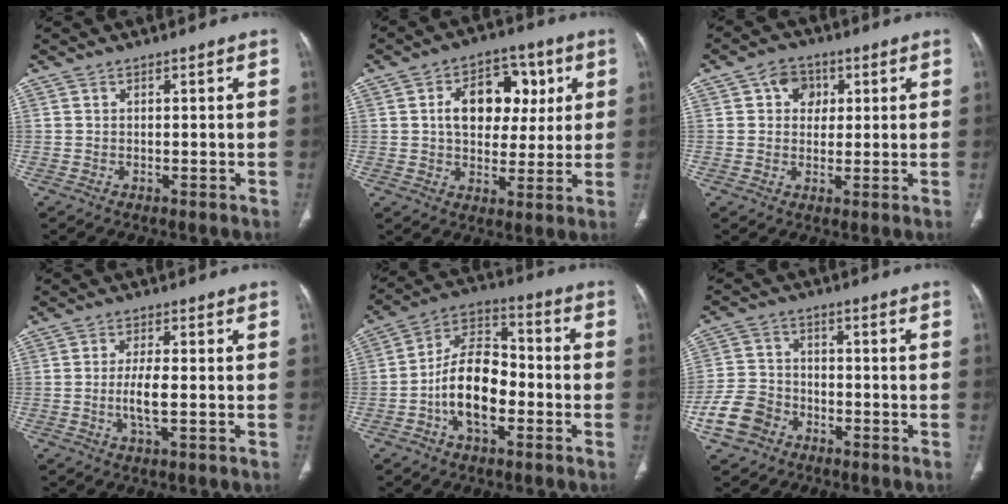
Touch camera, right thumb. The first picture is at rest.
{"total": 13.6, "force": [3.1, 9.4, 9.2], "torque": [-0.093, 0.005, 0.047]}
{"total": 5.9, "force": [1.8, 4.8, 2.9], "torque": [-0.010, 0.001, 0.023]}
{"total": 4.9, "force": [-0.7, 1.4, 4.6], "torque": [-0.095, -0.006, -0.015]}
{"total": 14.2, "force": [-3.8, 8.1, 11.1], "torque": [-0.181, 0.040, -0.074]}
{"total": 8.5, "force": [-4.3, 6.5, 3.4], "torque": [-0.060, 0.025, -0.083]}